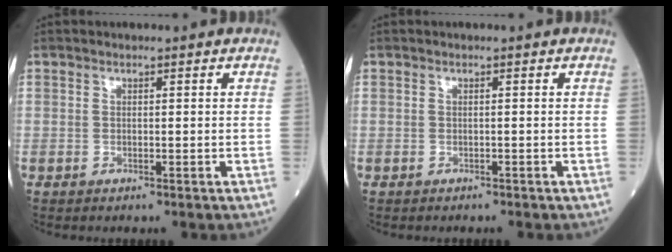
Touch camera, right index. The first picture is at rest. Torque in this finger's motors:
{"motor_torque": [-0.02, 0.05, 0.06, 0.02]}